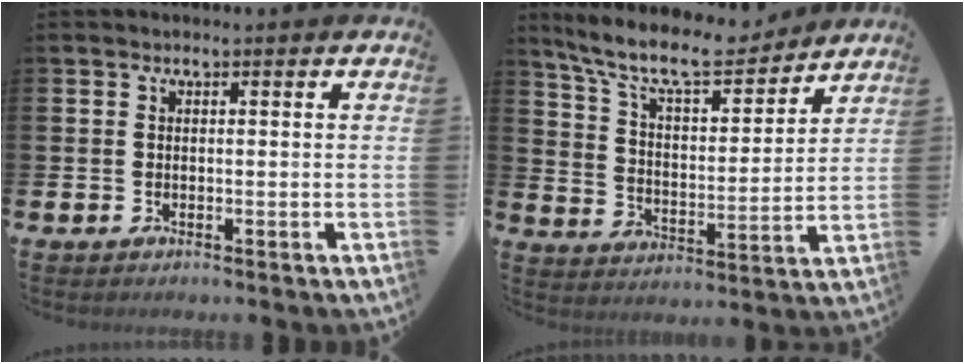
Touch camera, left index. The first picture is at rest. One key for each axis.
{"total": 10.6, "fx": 9.4, "fy": 2.5, "fz": 4.1, "tx": -0.110, "ty": -0.059, "tz": 0.163}